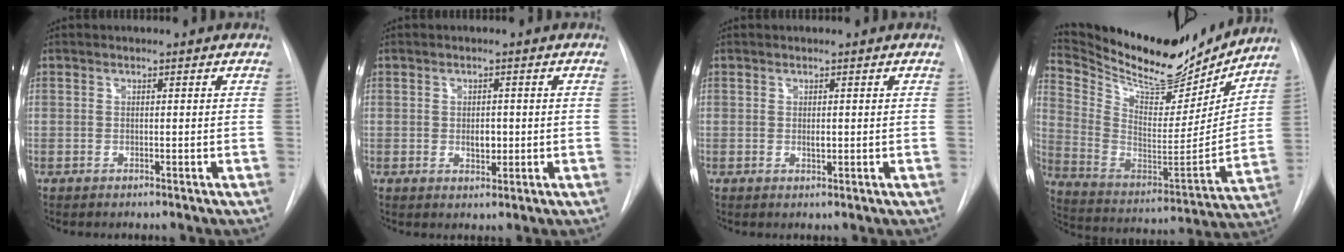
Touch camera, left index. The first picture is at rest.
{"total": 2.2, "force": [-0.1, 1.3, 1.7], "torque": [-0.026, -0.002, 0.003]}
{"total": 0.8, "force": [0.2, 0.4, 0.7], "torque": [-0.011, -0.003, 0.005]}
{"total": 22.5, "force": [20.5, 5.8, 7.2], "torque": [-0.134, -0.037, 0.323]}